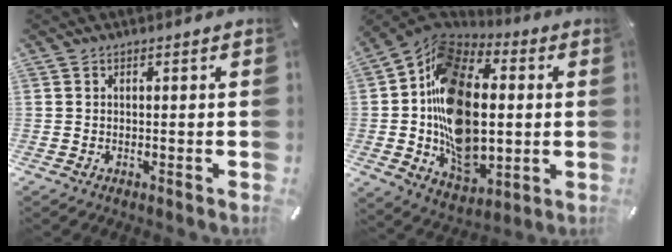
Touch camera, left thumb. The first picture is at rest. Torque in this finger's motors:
{"motor_torque": [2.42, 2.59, 2.77, 0.00, 0.43]}